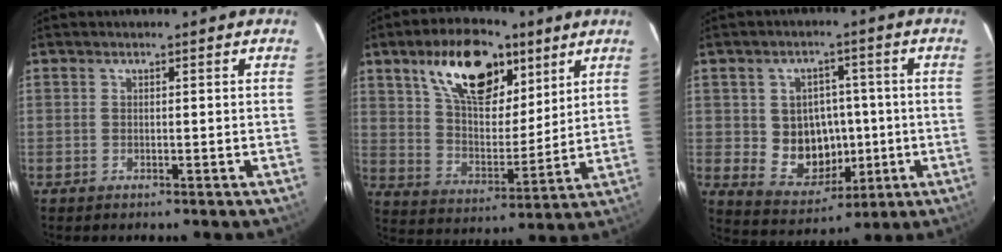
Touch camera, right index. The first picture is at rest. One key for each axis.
{"total": 18.4, "fx": 10.2, "fy": 9.1, "fz": 12.3, "tx": -0.211, "ty": 0.025, "tz": 0.182}
{"total": 10.2, "fx": -0.6, "fy": 9.0, "fz": 4.7, "tx": -0.097, "ty": 0.006, "tz": 0.014}